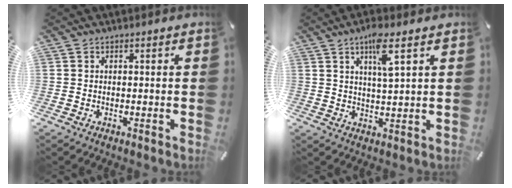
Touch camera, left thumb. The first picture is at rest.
{"total": 7.2, "force": [3.9, 1.1, 6.0], "torque": [-0.111, -0.005, 0.061]}